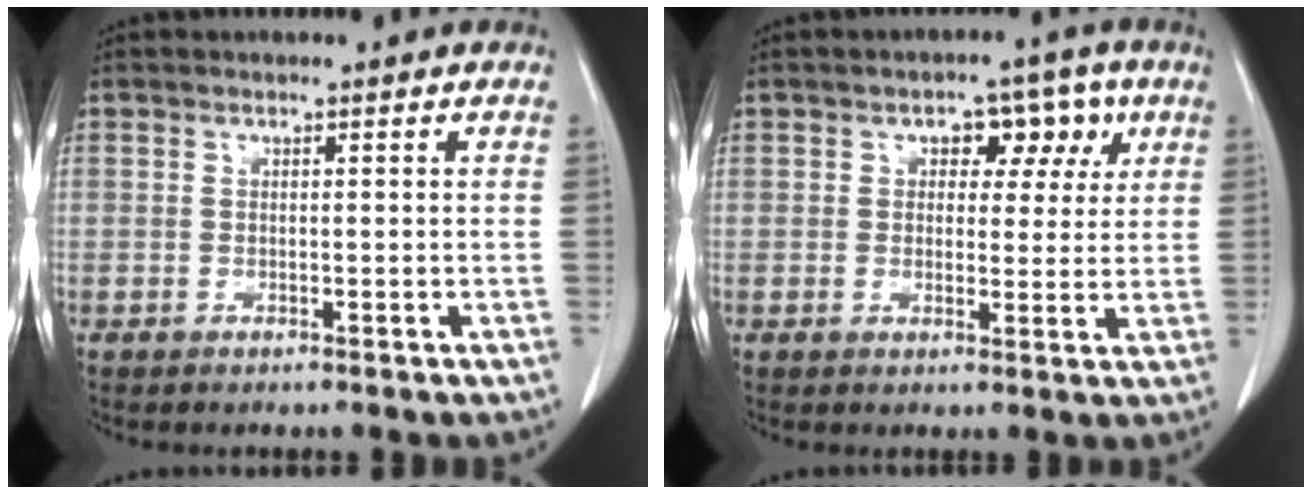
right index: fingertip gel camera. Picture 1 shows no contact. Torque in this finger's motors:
{"motor_torque": [0.11, 0.06, 0.07, 0.03]}